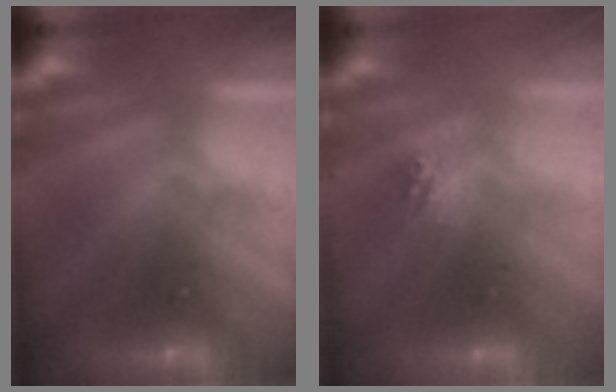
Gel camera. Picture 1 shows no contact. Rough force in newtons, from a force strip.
{"total": 2.3}